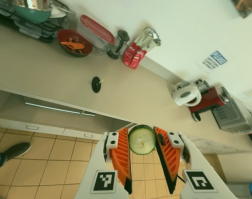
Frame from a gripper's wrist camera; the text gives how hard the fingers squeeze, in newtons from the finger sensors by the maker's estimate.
{"total": 6.6, "left": 6.4, "right": 6.8}